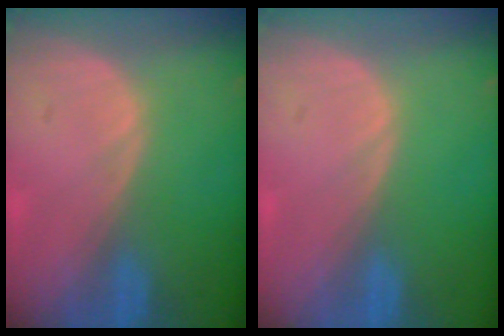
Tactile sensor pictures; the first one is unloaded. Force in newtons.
{"total": 0.0}